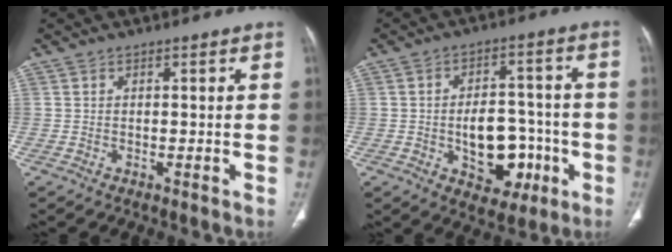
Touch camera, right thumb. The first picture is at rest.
{"total": 12.2, "force": [-3.1, 8.0, 8.7], "torque": [-0.087, 0.032, -0.033]}